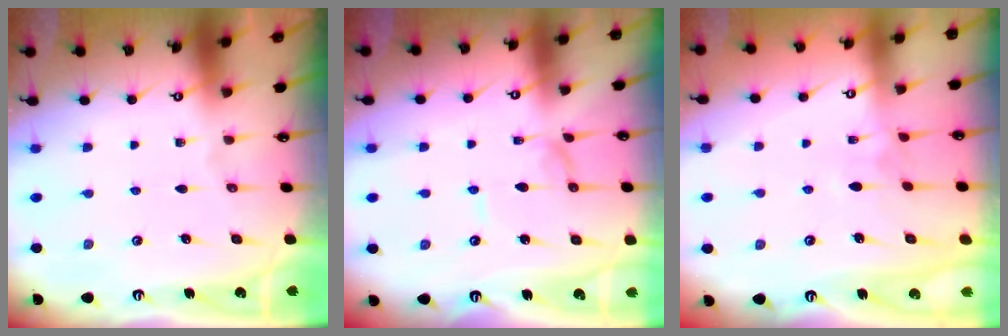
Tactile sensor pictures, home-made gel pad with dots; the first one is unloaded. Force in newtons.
{"total": 0.0}
{"total": 3.2, "press": 3.1, "slide": 0.7}